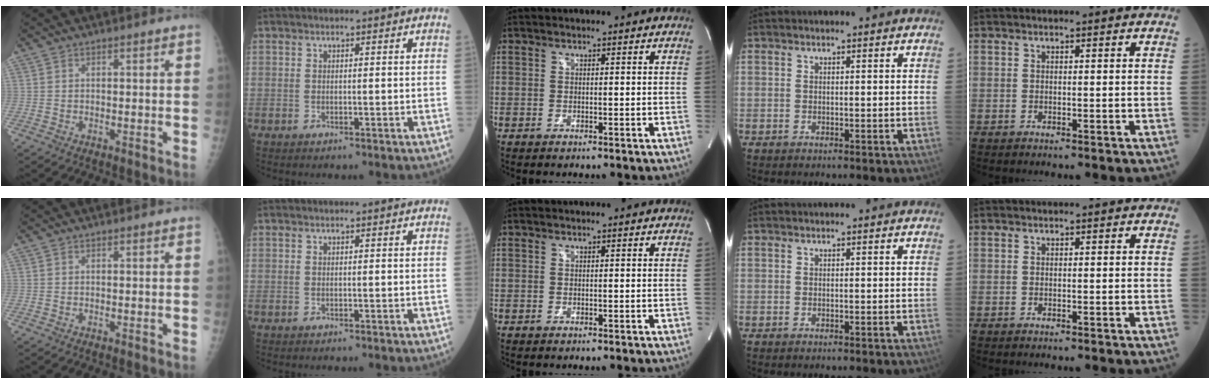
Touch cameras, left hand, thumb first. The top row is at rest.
{}